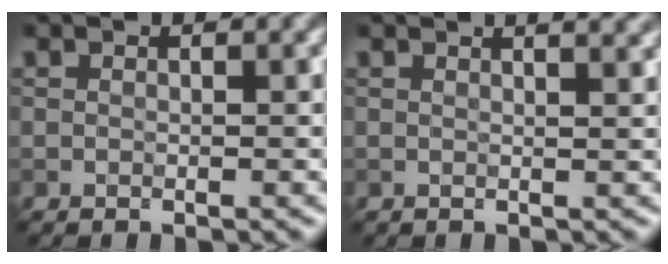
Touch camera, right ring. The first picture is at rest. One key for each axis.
{"total": 4.3, "fx": 3.0, "fy": 2.0, "fz": 2.5, "tx": 0.001, "ty": 0.031, "tz": 0.004}